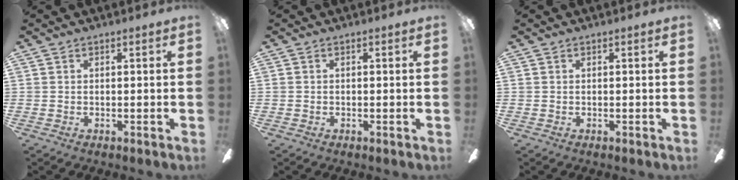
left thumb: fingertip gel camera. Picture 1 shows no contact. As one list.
[{"total": 0.0}, {"total": 0.0}]